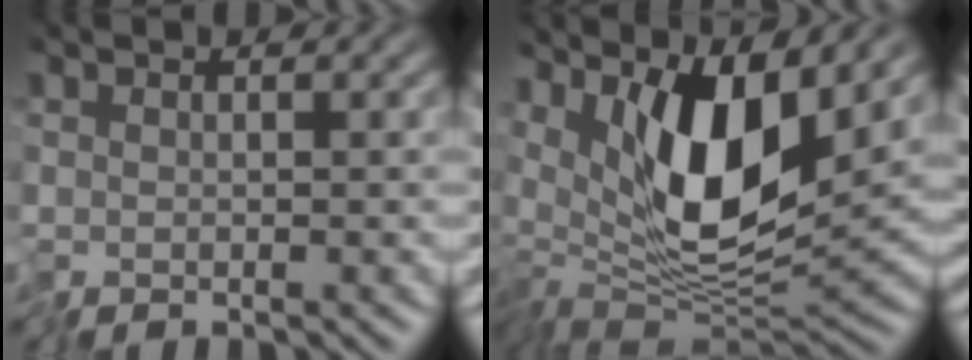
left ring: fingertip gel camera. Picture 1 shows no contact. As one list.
[{"total": 10.7, "force": [2.5, 4.6, 9.3], "torque": [-0.164, -0.013, 0.041]}]